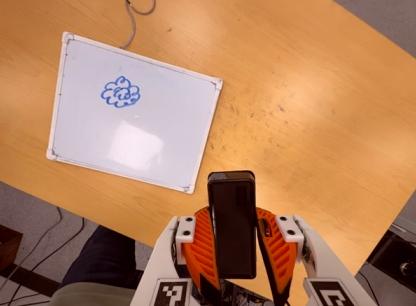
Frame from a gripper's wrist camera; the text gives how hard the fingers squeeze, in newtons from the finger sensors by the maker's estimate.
{"total": 9.3, "left": 8.1, "right": 10.5}